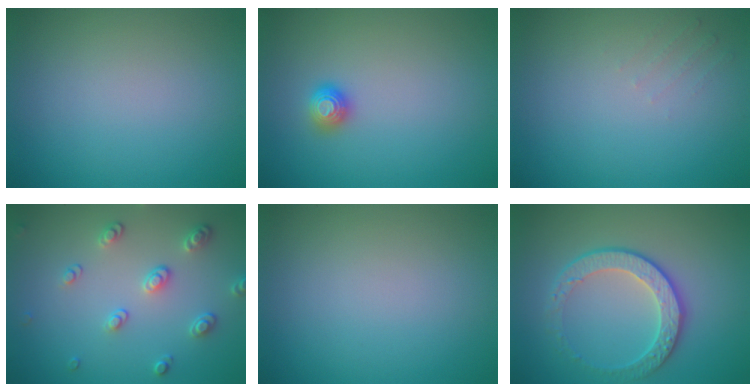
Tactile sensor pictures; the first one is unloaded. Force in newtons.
{"total": 1.1, "press": 1.1, "slide": 0.1}
{"total": 0.8, "press": 0.8, "slide": 0.2}
{"total": 2.6, "press": 2.5, "slide": 0.7}
{"total": 0.0}
{"total": 3.9, "press": 3.4, "slide": 1.7}